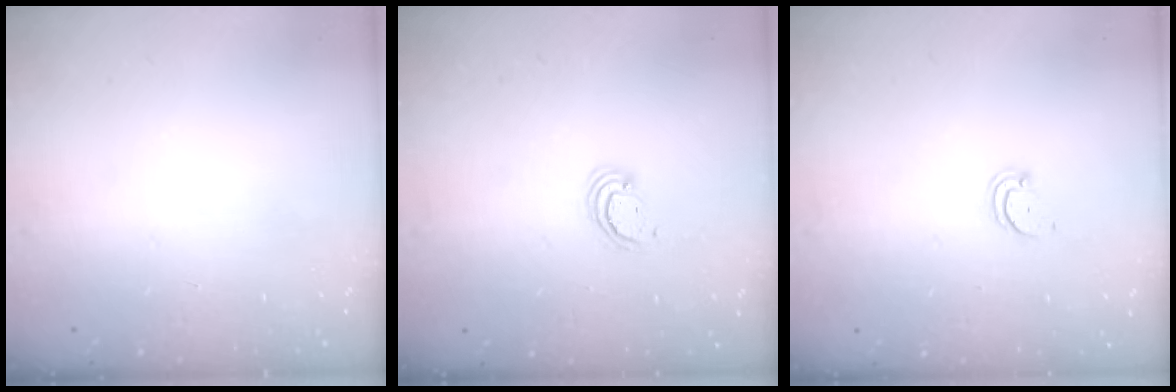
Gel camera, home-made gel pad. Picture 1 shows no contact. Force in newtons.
{"total": 2.6, "press": 2.5, "slide": 0.2}
{"total": 2.5, "press": 2.5, "slide": 0.3}